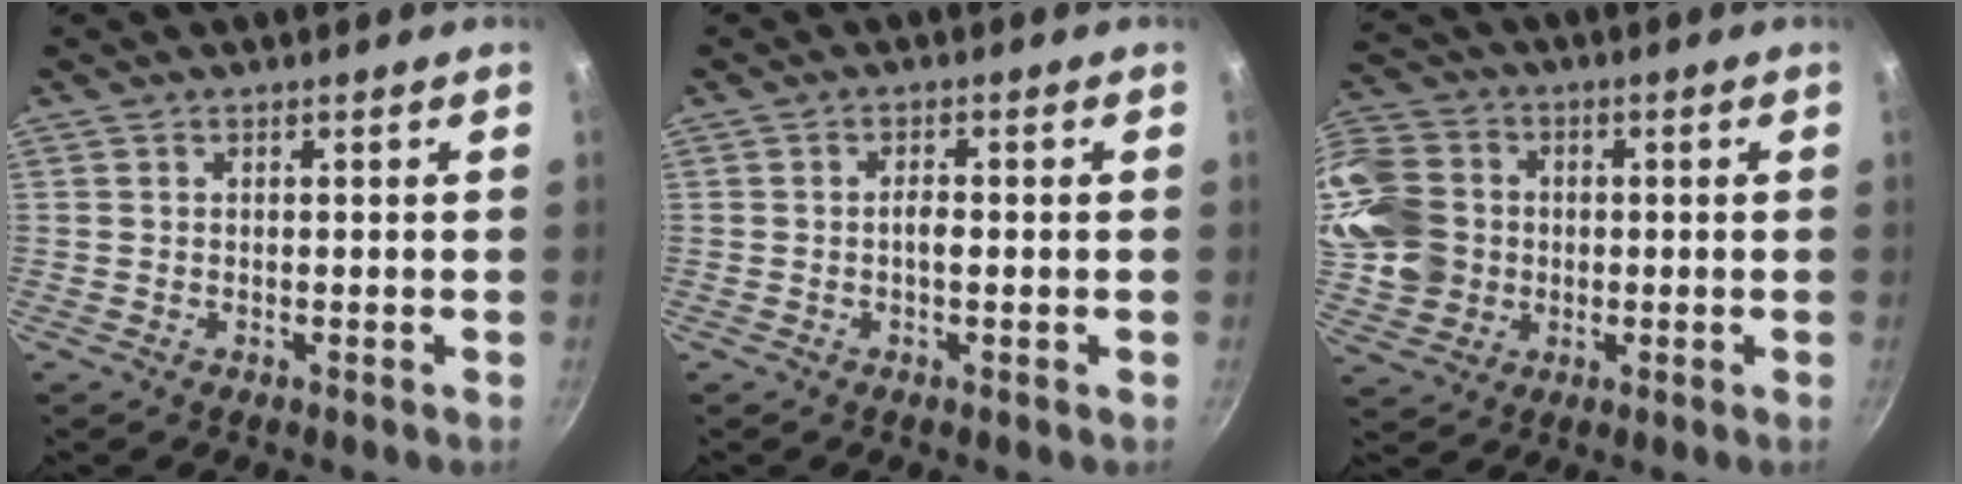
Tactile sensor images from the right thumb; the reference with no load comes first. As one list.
[{"total": 2.0, "force": [-0.3, 0.7, 1.8], "torque": [-0.031, 0.006, -0.008]}, {"total": 18.6, "force": [0.6, 16.1, 9.3], "torque": [-0.200, 0.026, 0.011]}]